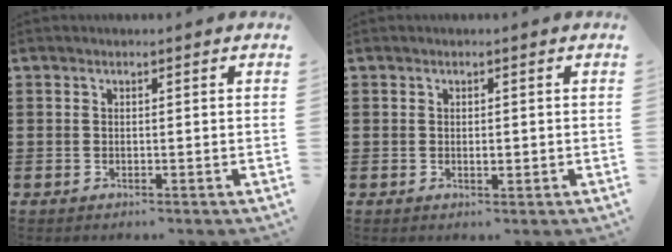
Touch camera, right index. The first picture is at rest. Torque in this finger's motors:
{"motor_torque": [0.46, -0.06, 0.01, 0.00]}